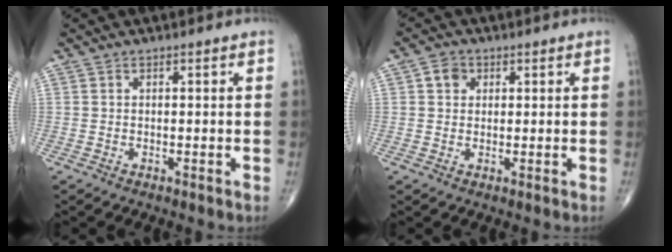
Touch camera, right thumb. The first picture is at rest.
{"total": 3.1, "force": [1.0, 2.6, 1.3], "torque": [-0.009, 0.001, 0.013]}